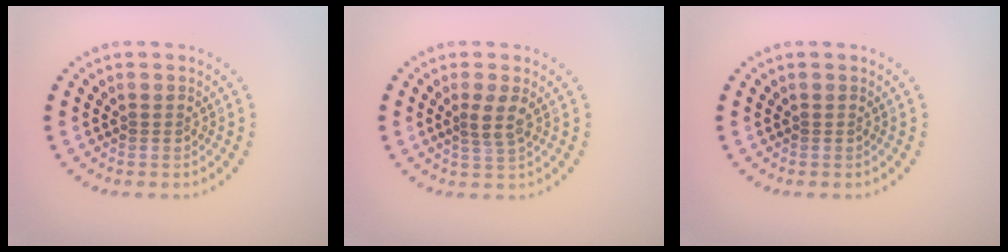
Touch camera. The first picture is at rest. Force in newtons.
{"total": 1.8, "press": 1.4, "slide": 1.2}
{"total": 0.0}